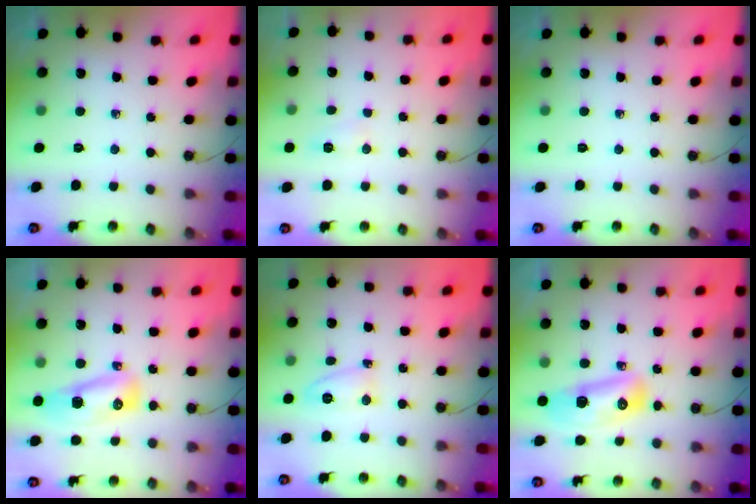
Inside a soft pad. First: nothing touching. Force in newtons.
{"total": 5.8, "press": 5.8, "slide": 0.6}
{"total": 0.0}
{"total": 10.7, "press": 10.5, "slide": 2.3}
{"total": 5.1, "press": 5.1, "slide": 0.7}
{"total": 12.1, "press": 12.1, "slide": 1.4}